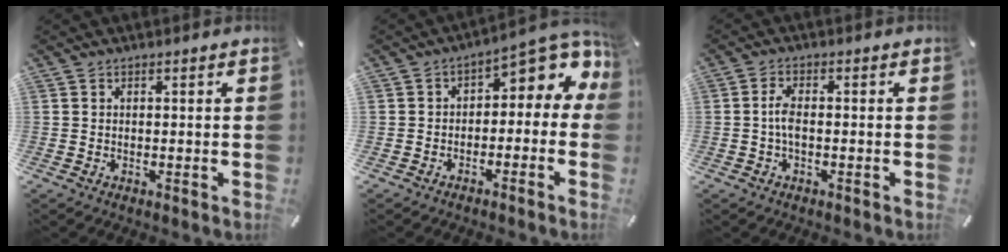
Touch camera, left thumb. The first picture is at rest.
{"total": 6.3, "force": [1.7, 4.2, 4.4], "torque": [-0.055, -0.021, 0.024]}
{"total": 3.6, "force": [-0.6, 1.3, 3.3], "torque": [-0.066, 0.003, -0.013]}